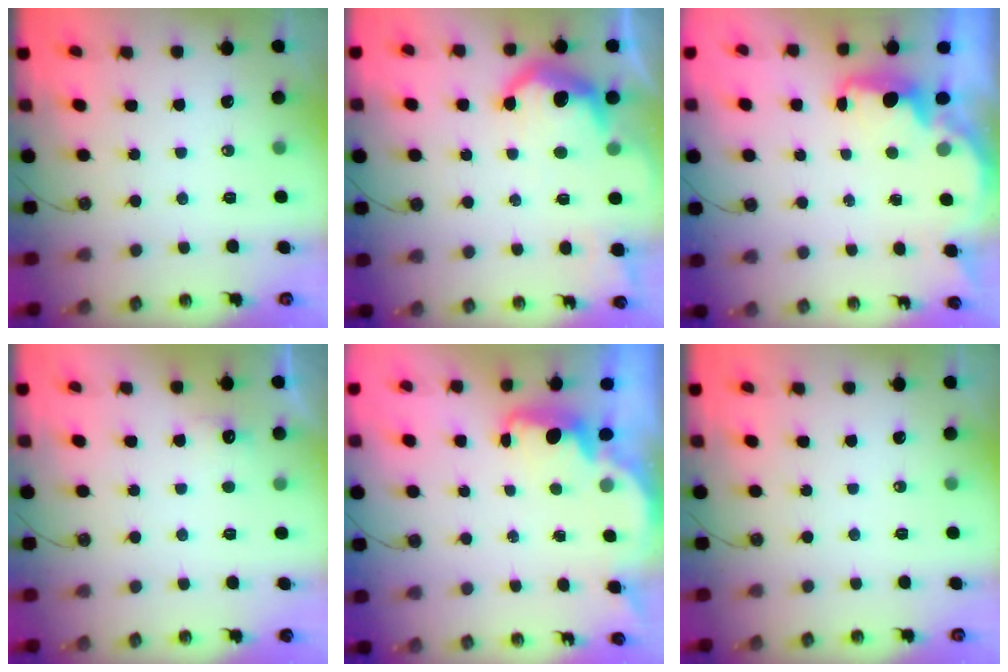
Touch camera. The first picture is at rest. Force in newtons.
{"total": 10.8, "press": 10.7, "slide": 0.9}
{"total": 2.5, "press": 2.4, "slide": 0.8}
{"total": 5.4, "press": 5.2, "slide": 1.3}
{"total": 2.2, "press": 2.1, "slide": 0.6}
{"total": 0.0}